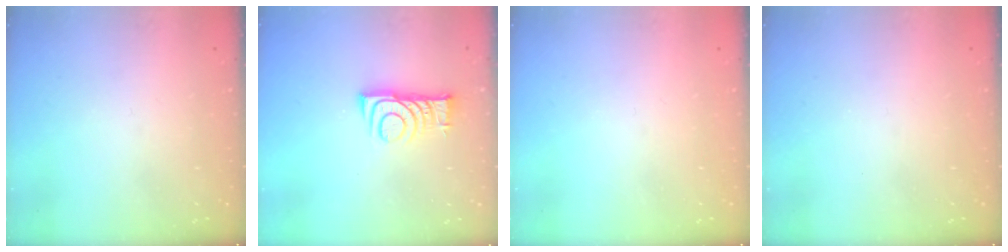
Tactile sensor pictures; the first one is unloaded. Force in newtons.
{"total": 8.7, "press": 8.7, "slide": 0.5}
{"total": 0.0}
{"total": 0.0}